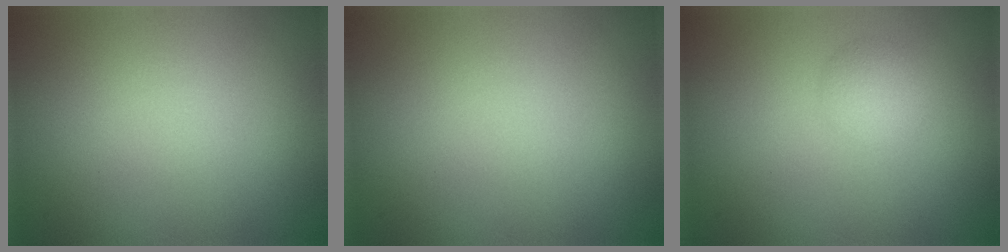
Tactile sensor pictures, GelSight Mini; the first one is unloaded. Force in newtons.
{"total": 0.0}
{"total": 2.0, "press": 2.0, "slide": 0.0}